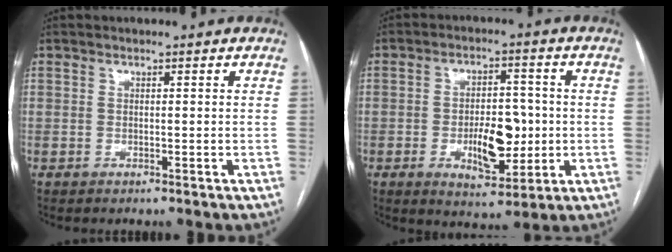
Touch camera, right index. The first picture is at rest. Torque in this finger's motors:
{"motor_torque": [1.14, 0.24, 0.16, 0.09]}